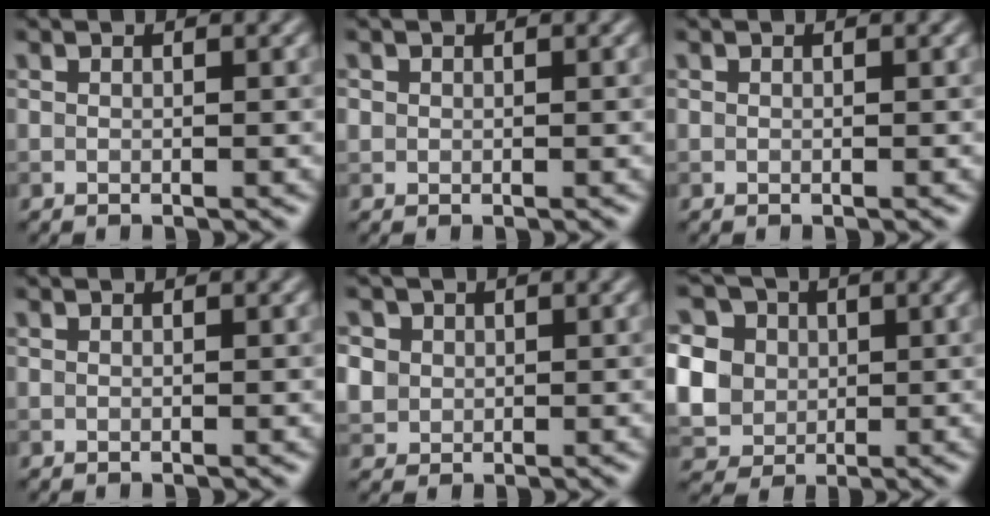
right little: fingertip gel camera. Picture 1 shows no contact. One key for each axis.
{"total": 0.6, "fx": 0.1, "fy": 0.6, "fz": 0.1, "tx": 0.005, "ty": -0.002, "tz": 0.003}
{"total": 0.0}
{"total": 0.0}
{"total": 4.0, "fx": 1.3, "fy": 3.4, "fz": 1.5, "tx": -0.044, "ty": 0.015, "tz": 0.021}
{"total": 9.8, "fx": 1.8, "fy": 8.5, "fz": 4.5, "tx": -0.114, "ty": 0.014, "tz": 0.022}